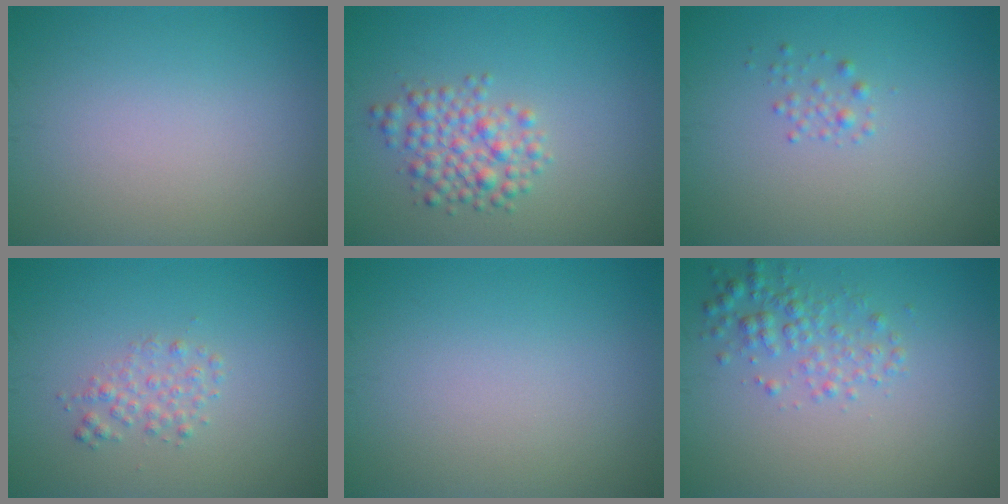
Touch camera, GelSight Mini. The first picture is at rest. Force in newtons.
{"total": 3.3, "press": 3.3, "slide": 0.2}
{"total": 0.9, "press": 0.9, "slide": 0.0}
{"total": 1.5, "press": 1.5, "slide": 0.0}
{"total": 0.0}
{"total": 2.5, "press": 2.5, "slide": 0.1}